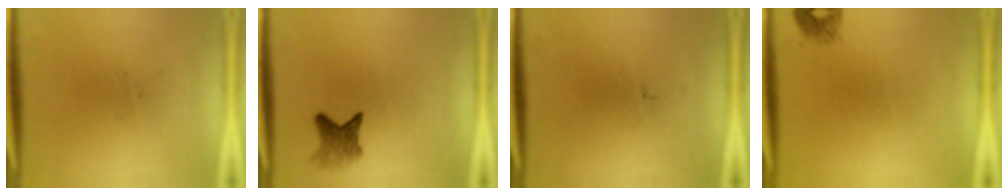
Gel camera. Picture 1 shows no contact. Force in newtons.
{"total": 3.1}
{"total": 0.0}
{"total": 1.2}